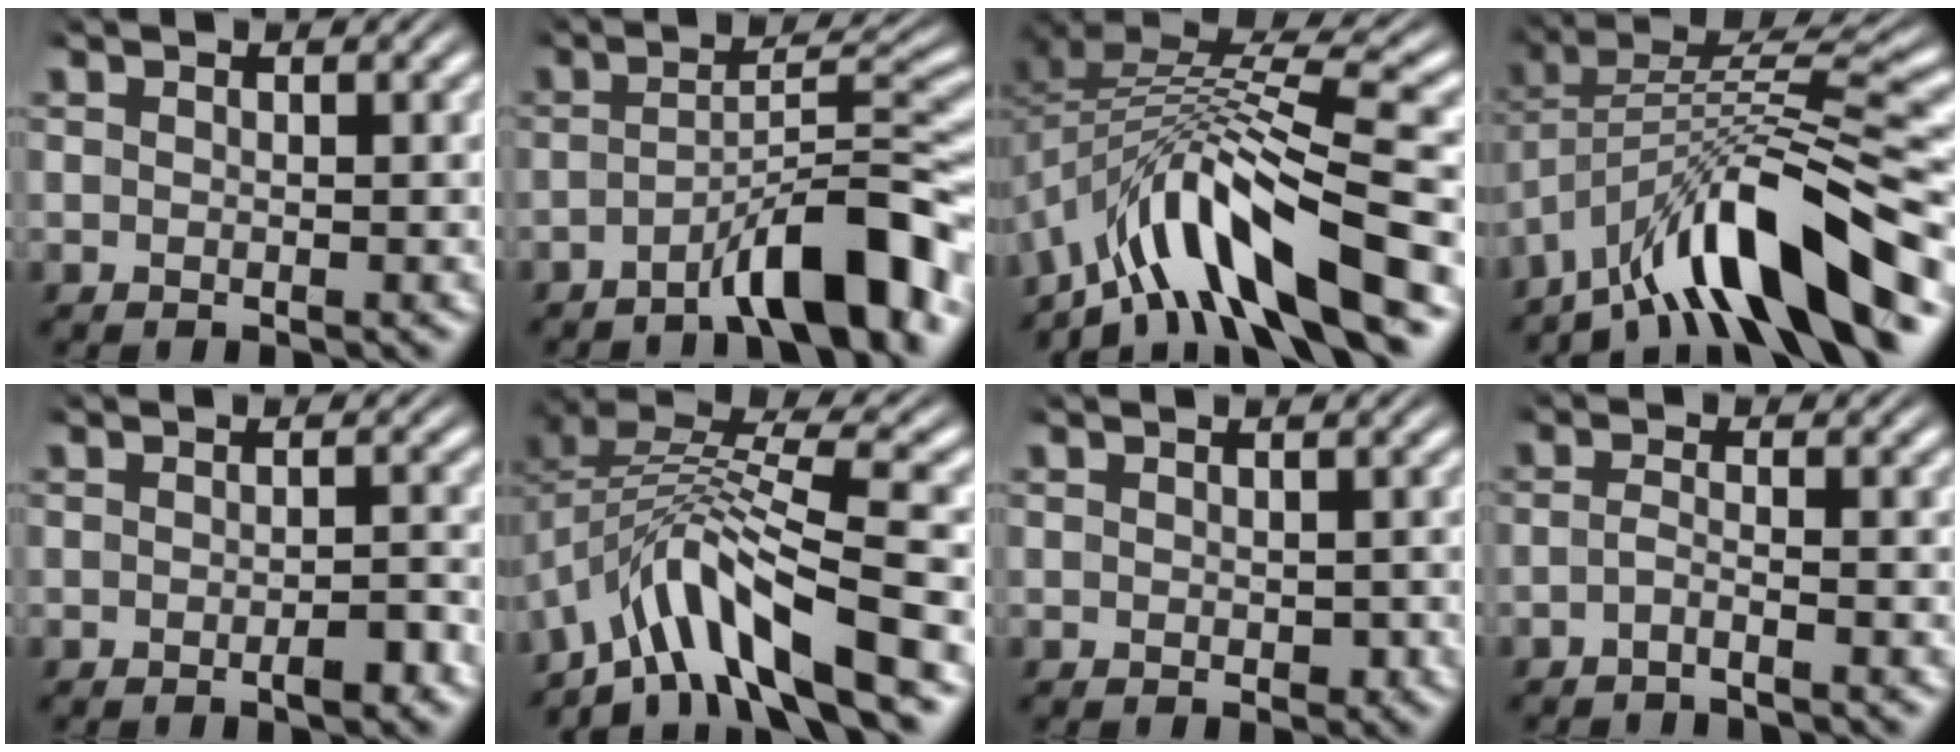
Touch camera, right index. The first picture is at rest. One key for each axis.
{"total": 6.5, "fx": -3.8, "fy": 0.9, "fz": 5.2, "tx": -0.084, "ty": -0.006, "tz": -0.053}
{"total": 8.8, "fx": -3.8, "fy": 3.5, "fz": 7.1, "tx": -0.135, "ty": -0.012, "tz": -0.050}
{"total": 8.5, "fx": -3.7, "fy": 3.1, "fz": 7.1, "tx": -0.123, "ty": -0.009, "tz": -0.050}
{"total": 1.5, "fx": -1.1, "fy": 0.2, "fz": 1.1, "tx": -0.015, "ty": 0.006, "tz": -0.023}
{"total": 7.3, "fx": -2.9, "fy": 3.3, "fz": 5.8, "tx": -0.127, "ty": -0.020, "tz": -0.039}
{"total": 0.6, "fx": -0.2, "fy": 0.4, "fz": 0.3, "tx": -0.007, "ty": -0.009, "tz": 0.002}
{"total": 2.0, "fx": -1.7, "fy": -0.2, "fz": 1.1, "tx": -0.032, "ty": -0.013, "tz": -0.027}